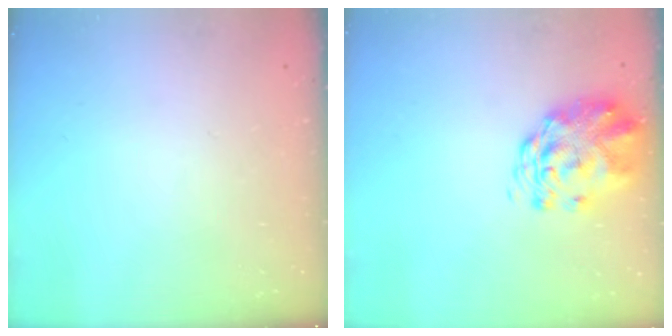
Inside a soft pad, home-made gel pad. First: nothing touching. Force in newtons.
{"total": 2.9, "press": 2.7, "slide": 1.0}